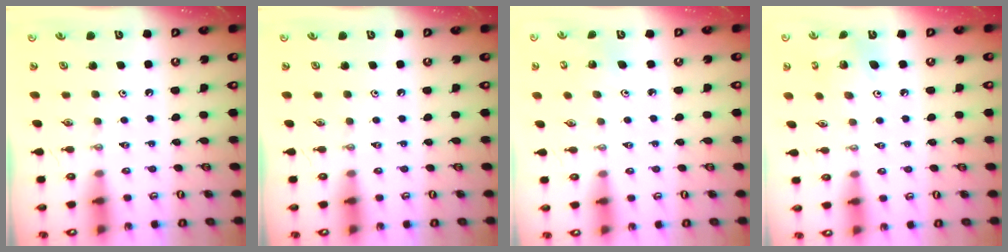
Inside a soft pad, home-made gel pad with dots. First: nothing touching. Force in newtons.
{"total": 0.0}
{"total": 2.3, "press": 2.3, "slide": 0.3}
{"total": 6.0, "press": 6.0, "slide": 0.2}